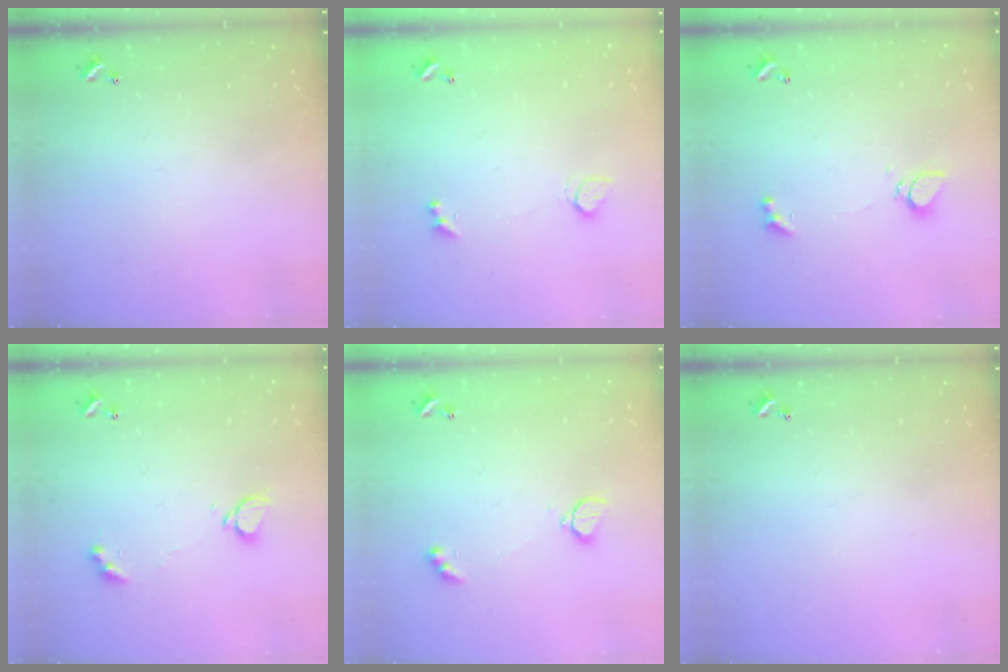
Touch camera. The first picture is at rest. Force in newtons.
{"total": 1.8, "press": 1.8, "slide": 0.5}
{"total": 1.0, "press": 0.9, "slide": 0.4}
{"total": 2.1, "press": 2.1, "slide": 0.3}
{"total": 2.4, "press": 2.3, "slide": 0.8}
{"total": 0.0}